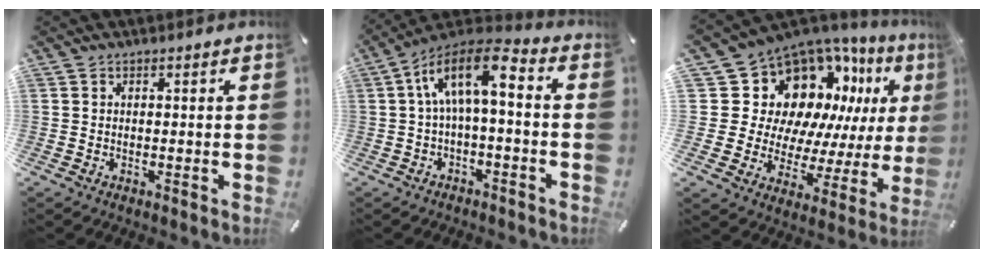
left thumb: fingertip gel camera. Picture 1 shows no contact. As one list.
[{"total": 12.3, "force": [1.1, 5.2, 11.1], "torque": [-0.210, -0.002, 0.018]}, {"total": 16.5, "force": [8.4, 12.0, 7.7], "torque": [-0.112, -0.093, 0.165]}]